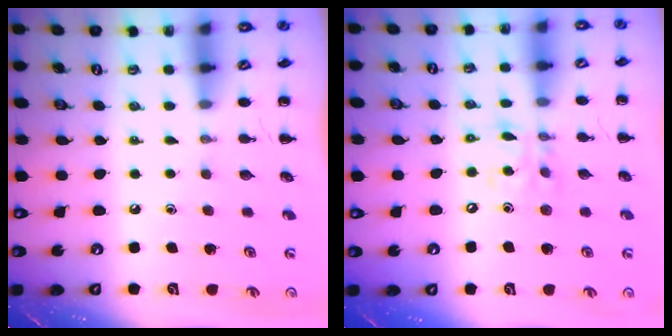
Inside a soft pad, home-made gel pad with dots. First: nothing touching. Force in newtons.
{"total": 11.1, "press": 10.9, "slide": 2.4}